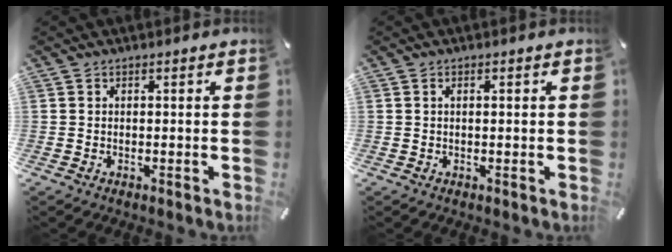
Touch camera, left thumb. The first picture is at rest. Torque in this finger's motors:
{"motor_torque": [-0.19, -0.39, -0.02, 0.06, -0.01]}